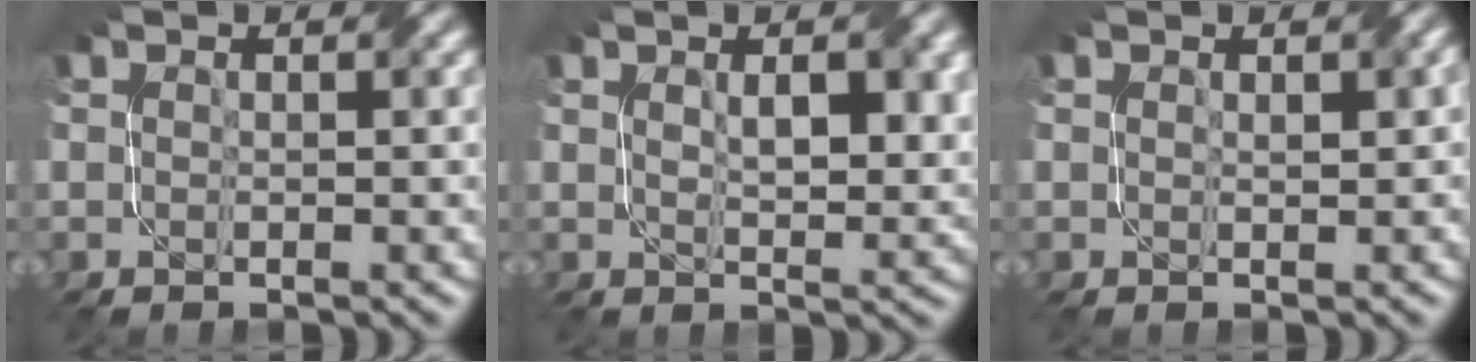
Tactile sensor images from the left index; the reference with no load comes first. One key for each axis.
{"total": 3.7, "fx": 1.1, "fy": 1.4, "fz": 3.2, "tx": -0.058, "ty": -0.002, "tz": 0.024}
{"total": 0.9, "fx": 0.4, "fy": 0.2, "fz": 0.8, "tx": -0.011, "ty": 0.000, "tz": 0.009}